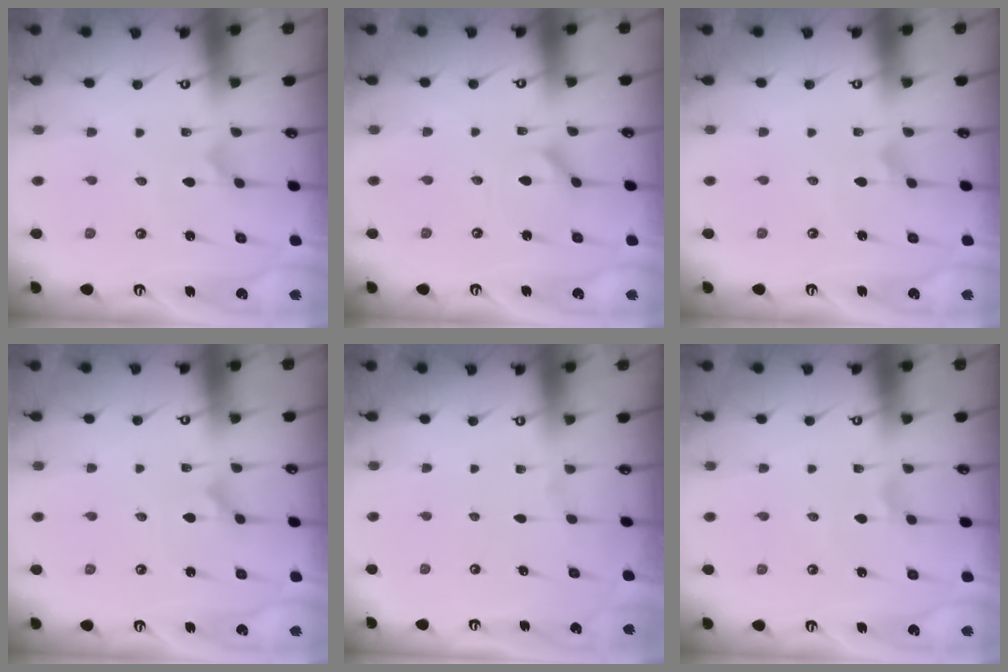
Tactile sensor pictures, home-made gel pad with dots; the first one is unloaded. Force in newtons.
{"total": 2.4, "press": 2.4, "slide": 0.3}
{"total": 1.7, "press": 1.7, "slide": 0.1}
{"total": 1.2, "press": 1.2, "slide": 0.1}
{"total": 0.0}
{"total": 2.5, "press": 2.5, "slide": 0.0}